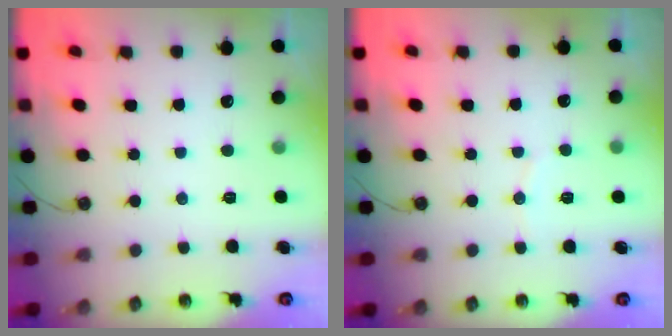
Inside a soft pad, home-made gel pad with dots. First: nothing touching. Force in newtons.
{"total": 4.0, "press": 3.9, "slide": 0.3}